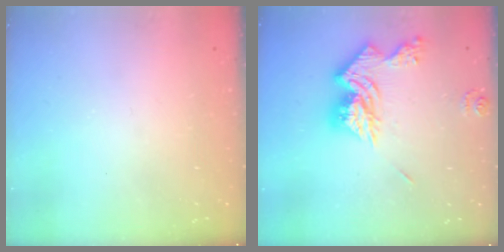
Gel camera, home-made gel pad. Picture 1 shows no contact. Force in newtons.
{"total": 15.1, "press": 15.0, "slide": 1.7}